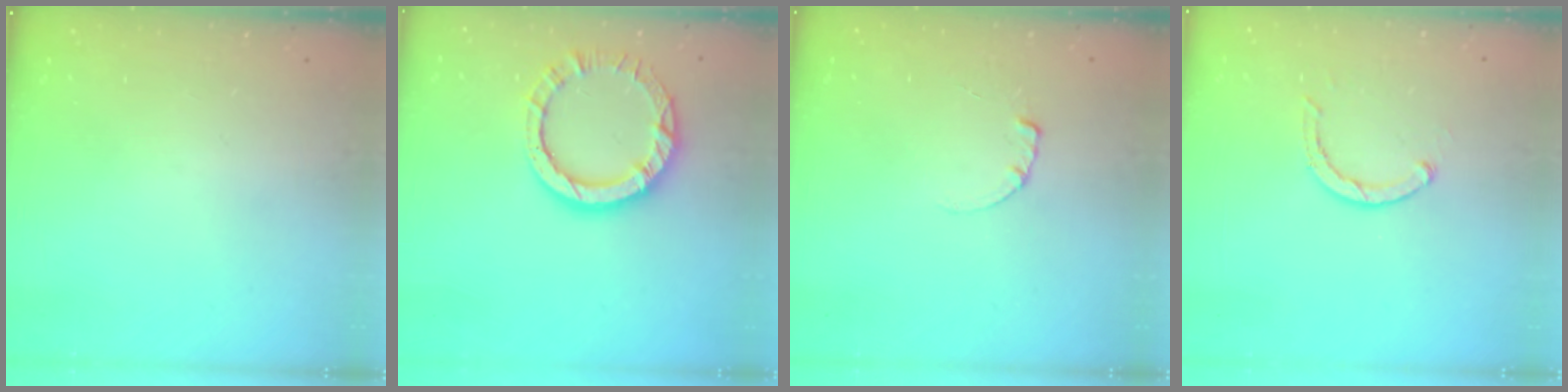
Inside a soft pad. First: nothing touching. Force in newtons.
{"total": 9.6, "press": 9.6, "slide": 0.5}
{"total": 0.6, "press": 0.6, "slide": 0.1}
{"total": 3.6, "press": 3.6, "slide": 0.3}